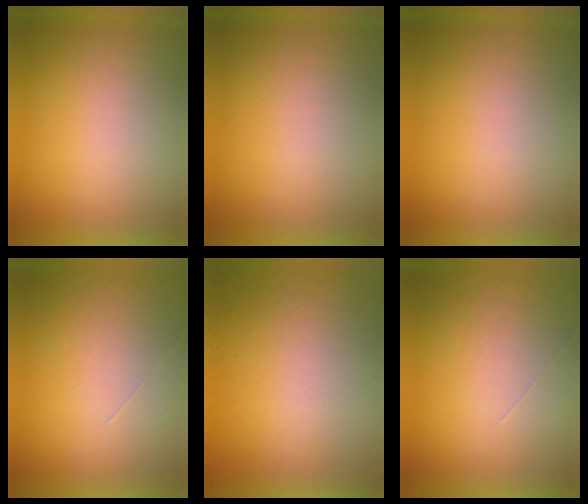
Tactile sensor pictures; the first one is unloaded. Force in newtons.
{"total": 0.0}
{"total": 0.0}
{"total": 1.2}
{"total": 4.7}
{"total": 1.2}